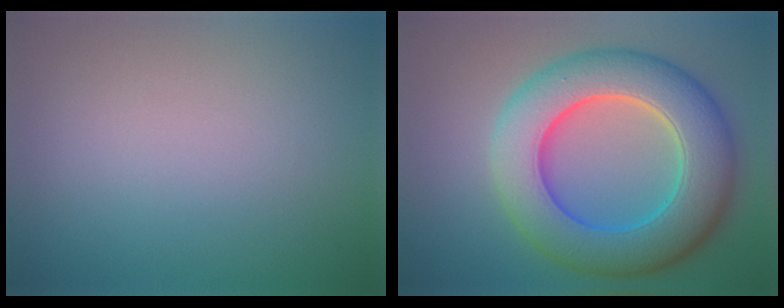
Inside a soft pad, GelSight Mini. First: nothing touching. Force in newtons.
{"total": 10.6, "press": 10.5, "slide": 0.3}